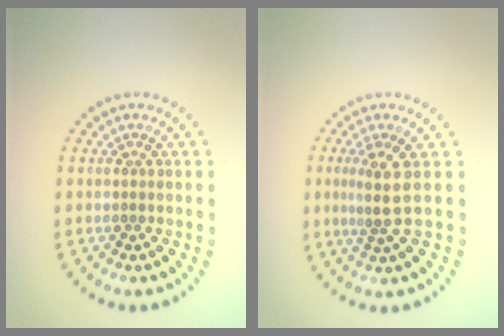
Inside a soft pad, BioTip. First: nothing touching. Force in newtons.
{"total": 2.8, "press": 2.0, "slide": 1.9}